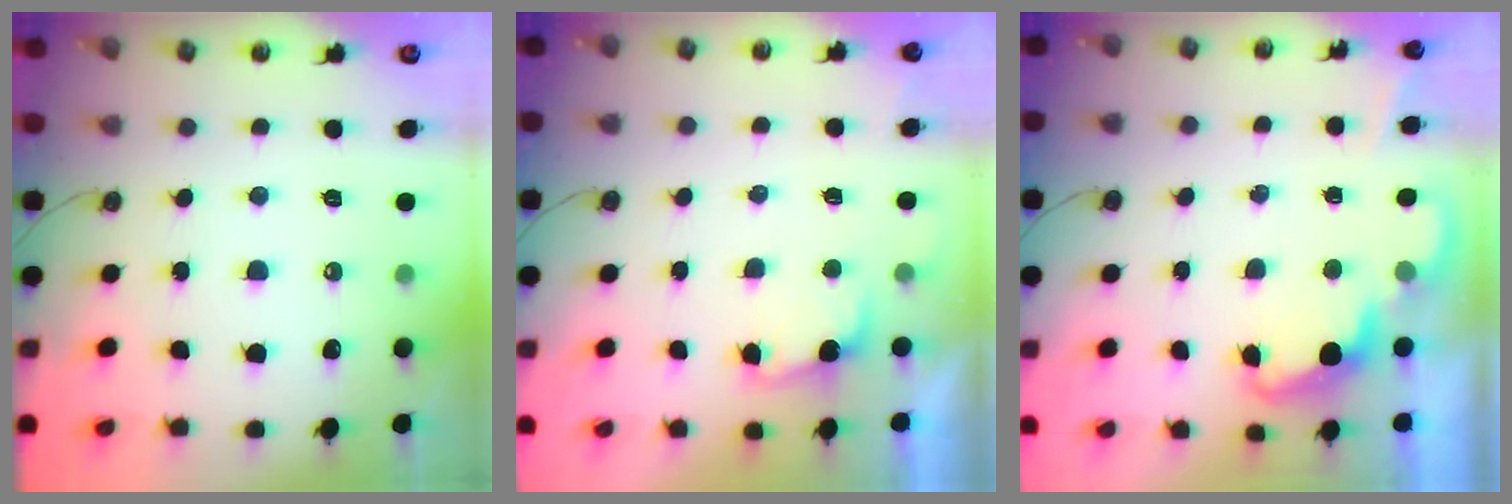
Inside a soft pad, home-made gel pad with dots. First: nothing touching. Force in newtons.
{"total": 2.6, "press": 2.4, "slide": 0.9}
{"total": 2.4, "press": 2.3, "slide": 0.5}